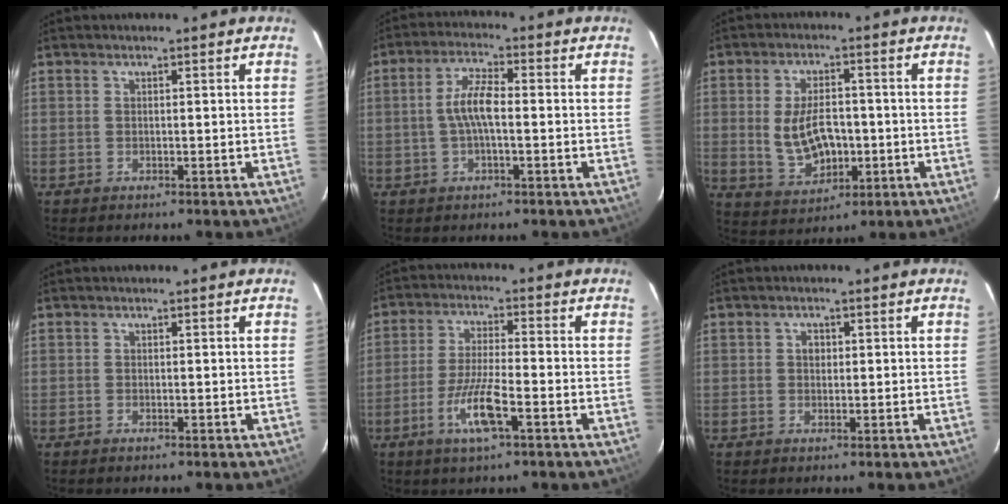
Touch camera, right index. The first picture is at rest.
{"total": 5.8, "force": [-0.5, 1.7, 5.5], "torque": [-0.110, 0.012, -0.010]}
{"total": 9.5, "force": [-1.1, 5.4, 7.7], "torque": [-0.156, -0.004, -0.002]}
{"total": 0.0}
{"total": 8.4, "force": [-4.0, 1.1, 7.3], "torque": [-0.149, -0.009, -0.077]}
{"total": 1.4, "force": [0.2, 1.2, 0.6], "torque": [-0.009, 0.006, 0.002]}